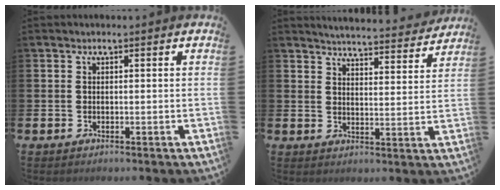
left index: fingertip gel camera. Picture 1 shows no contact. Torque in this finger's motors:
{"motor_torque": [0.96, -1.18, 0.24, 0.02]}